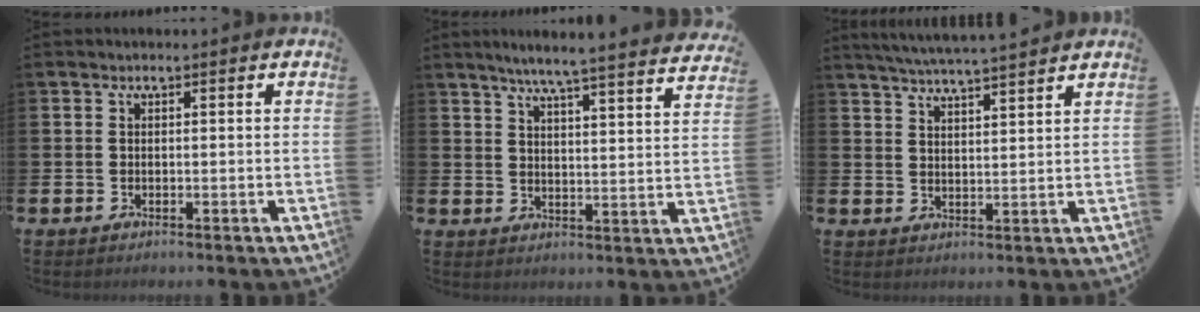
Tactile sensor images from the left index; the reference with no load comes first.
{"total": 6.0, "force": [5.6, -0.5, 2.1], "torque": [-0.054, -0.041, 0.093]}
{"total": 5.2, "force": [5.1, -0.4, 1.0], "torque": [-0.038, -0.025, 0.092]}